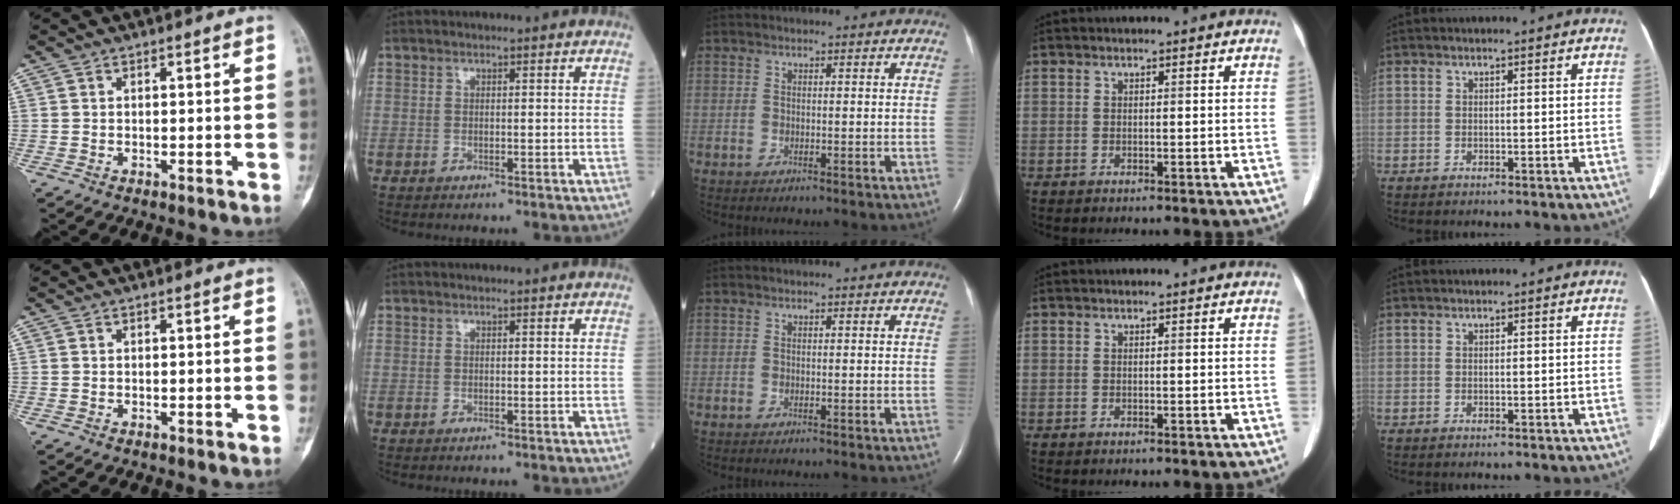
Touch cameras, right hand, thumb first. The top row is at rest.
{}